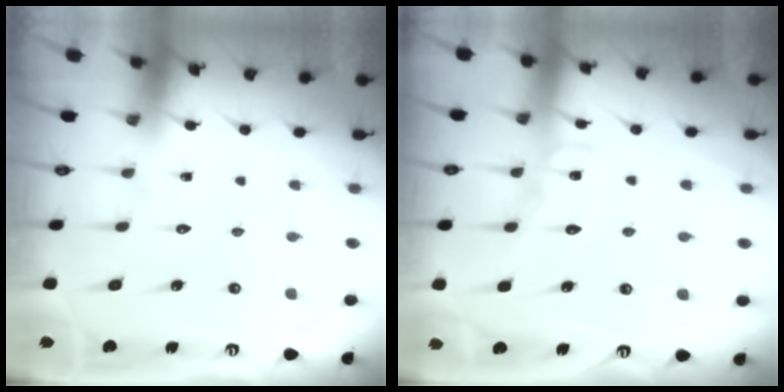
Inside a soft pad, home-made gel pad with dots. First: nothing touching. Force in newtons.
{"total": 5.9, "press": 5.9, "slide": 0.5}